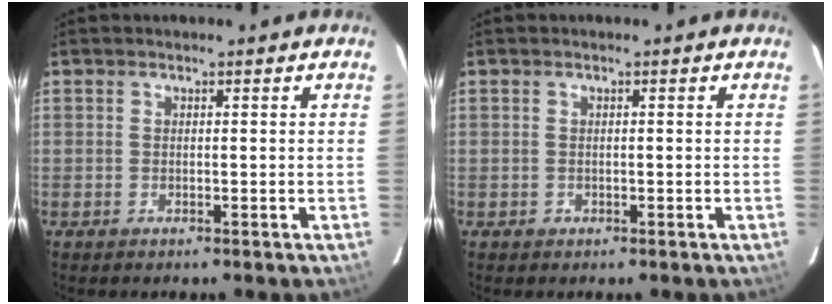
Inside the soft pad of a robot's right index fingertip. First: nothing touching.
{"total": 0.8, "force": [-0.3, 0.7, 0.0], "torque": [0.002, 0.000, -0.002]}